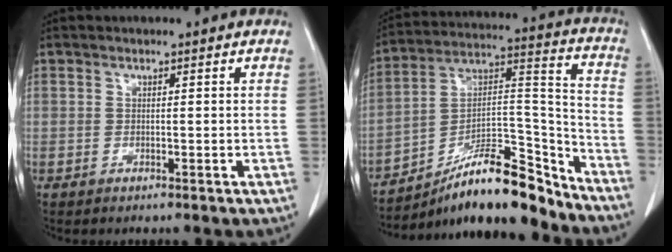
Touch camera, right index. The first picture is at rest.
{"total": 19.1, "force": [-15.7, 4.2, 10.1], "torque": [-0.163, 0.039, -0.262]}